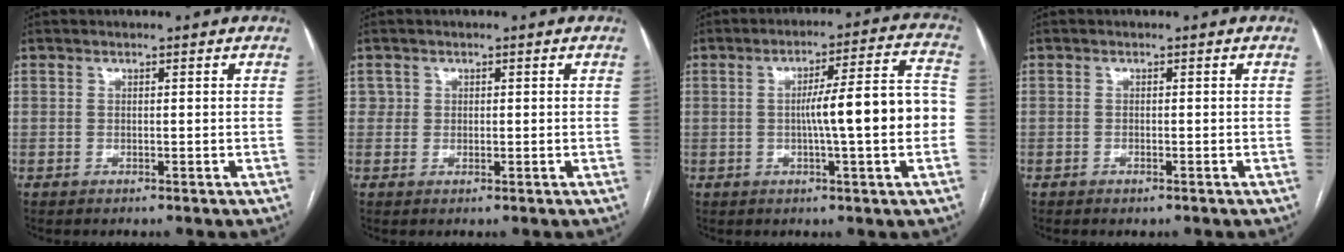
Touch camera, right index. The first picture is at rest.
{"total": 1.4, "force": [0.4, 1.3, 0.2], "torque": [0.009, 0.002, 0.002]}
{"total": 10.3, "force": [-1.3, 1.4, 10.2], "torque": [-0.139, 0.031, -0.020]}
{"total": 0.6, "force": [-0.4, 0.3, 0.3], "torque": [-0.003, 0.000, -0.004]}